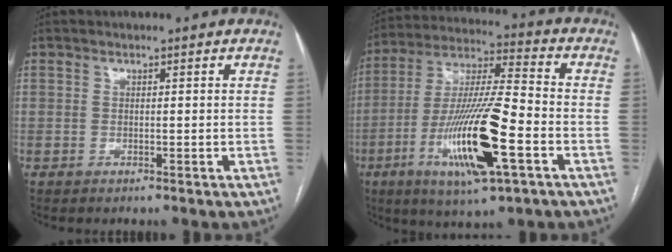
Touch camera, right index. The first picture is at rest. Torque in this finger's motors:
{"motor_torque": [0.97, -0.39, 0.68, 0.21]}